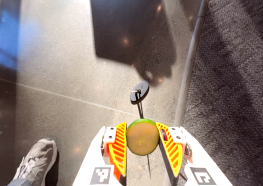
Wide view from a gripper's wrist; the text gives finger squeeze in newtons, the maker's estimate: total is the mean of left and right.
{"total": 10.7, "left": 11.0, "right": 10.4}